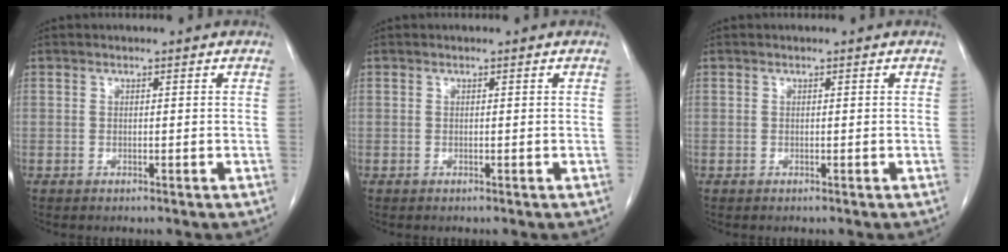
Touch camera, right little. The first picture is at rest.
{"total": 0.0}
{"total": 0.0}